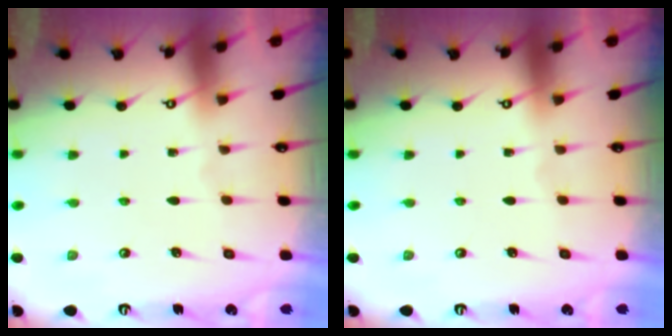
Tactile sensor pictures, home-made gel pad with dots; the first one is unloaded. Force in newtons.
{"total": 0.0}